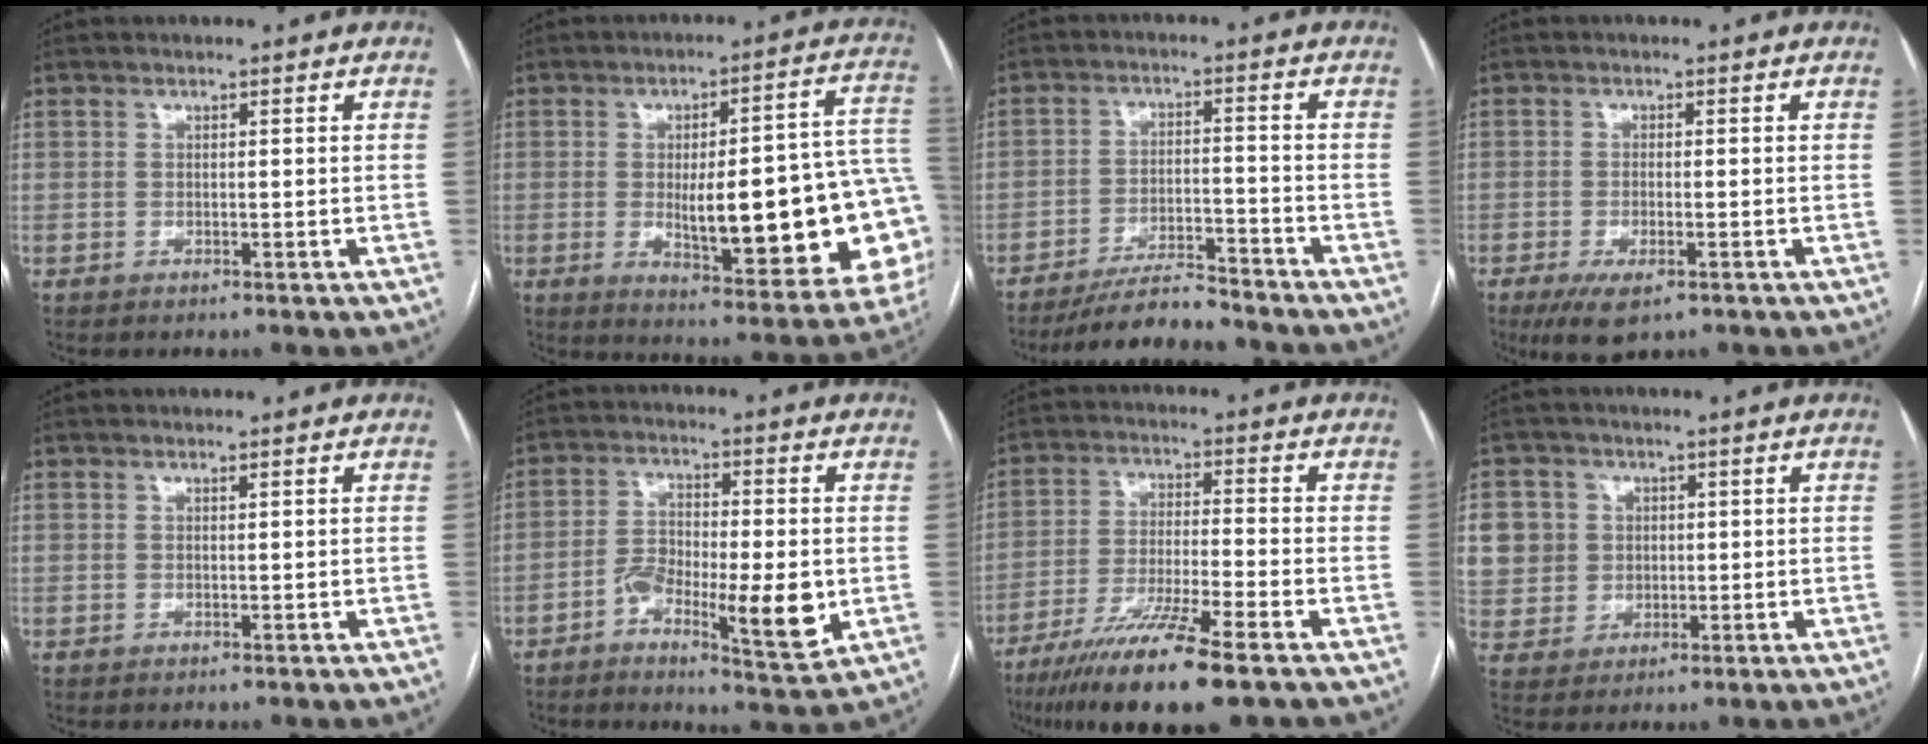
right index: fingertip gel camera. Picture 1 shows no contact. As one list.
[{"total": 24.9, "force": [-3.2, 5.6, 24.0], "torque": [-0.240, 0.017, -0.023]}, {"total": 8.3, "force": [-7.8, 0.9, 2.7], "torque": [-0.044, -0.010, -0.136]}, {"total": 5.5, "force": [-3.2, 1.7, 4.2], "torque": [-0.078, -0.013, -0.048]}, {"total": 0.0}, {"total": 10.6, "force": [-3.0, 2.9, 9.7], "torque": [-0.164, 0.000, -0.044]}, {"total": 12.9, "force": [-8.6, 0.1, 9.6], "torque": [-0.184, -0.036, -0.153]}, {"total": 11.1, "force": [2.3, 10.6, 2.6], "torque": [-0.092, 0.037, 0.064]}]